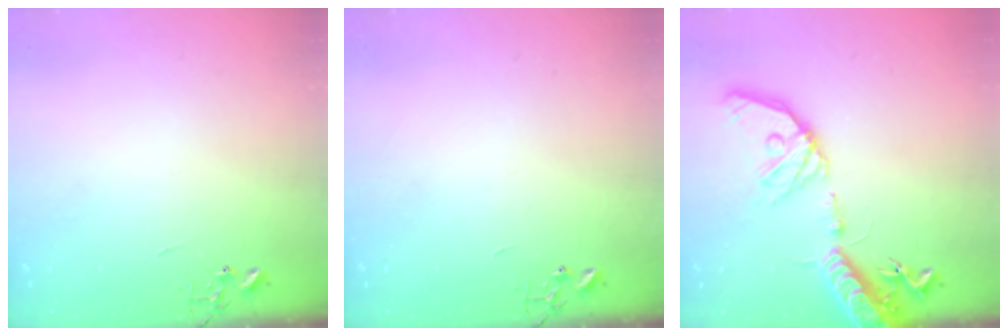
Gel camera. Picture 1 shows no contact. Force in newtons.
{"total": 0.0}
{"total": 20.1, "press": 19.7, "slide": 3.7}